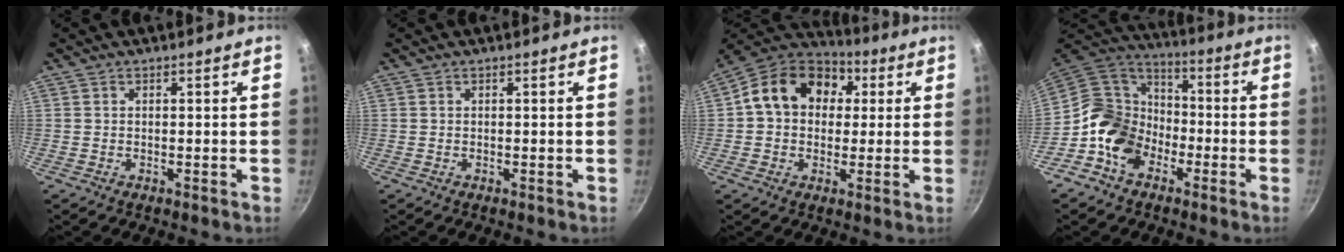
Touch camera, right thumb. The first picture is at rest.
{"total": 0.0}
{"total": 15.0, "force": [2.4, 11.8, 8.9], "torque": [-0.127, 0.029, 0.029]}
{"total": 13.9, "force": [-5.6, 10.3, 7.3], "torque": [-0.119, 0.062, -0.119]}